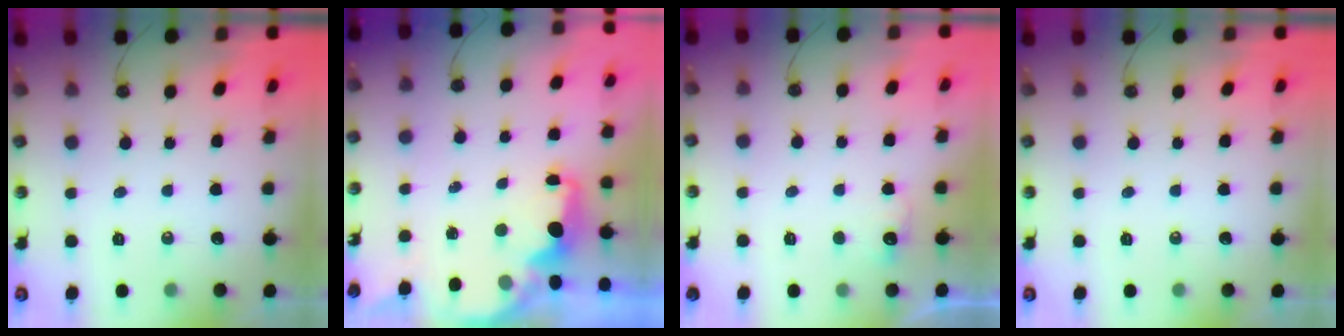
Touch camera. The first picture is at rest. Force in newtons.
{"total": 2.8, "press": 2.7, "slide": 0.9}
{"total": 3.9, "press": 3.8, "slide": 1.1}
{"total": 0.0}